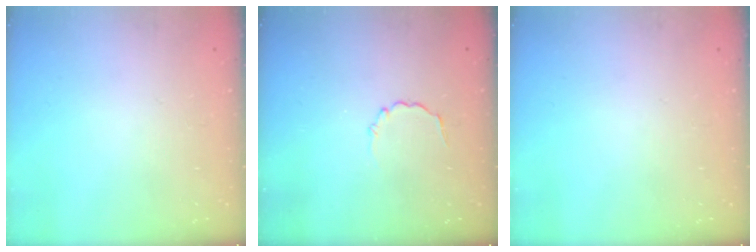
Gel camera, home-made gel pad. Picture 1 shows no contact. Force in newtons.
{"total": 2.1, "press": 1.9, "slide": 0.9}
{"total": 0.0}